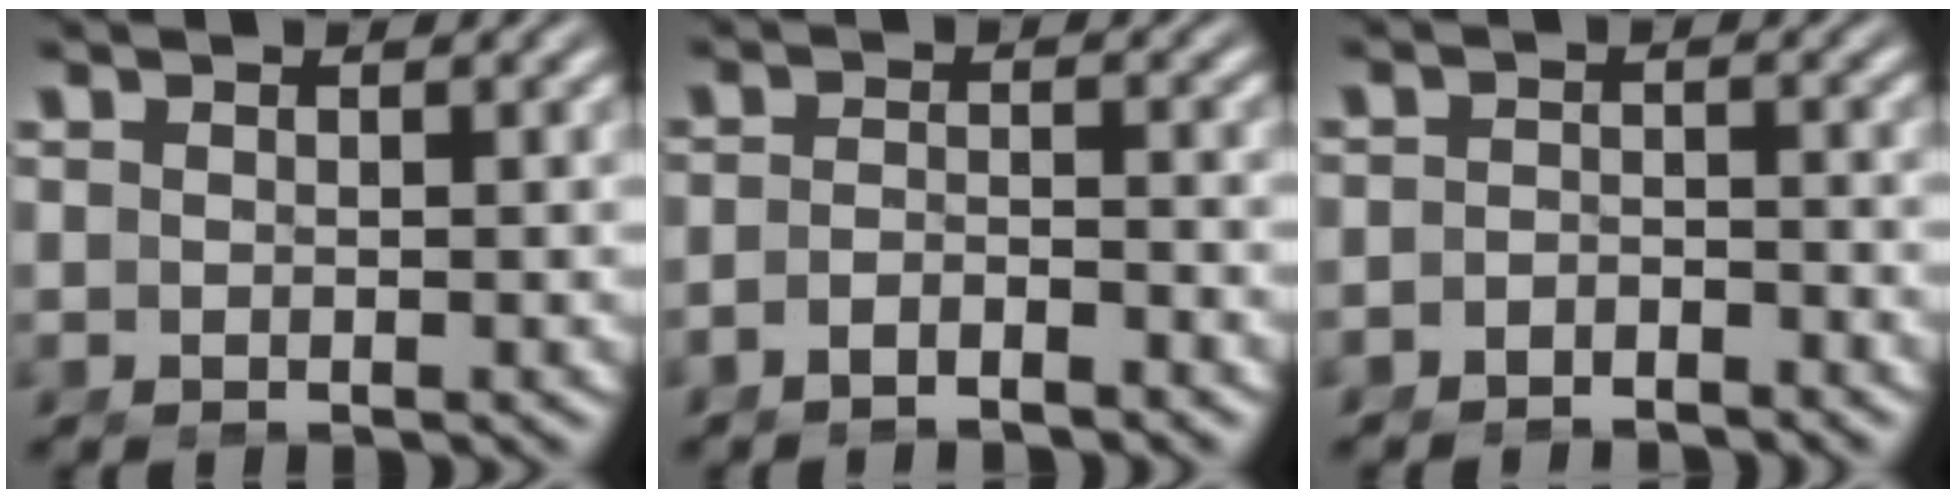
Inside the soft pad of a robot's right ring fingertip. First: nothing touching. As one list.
[{"total": 2.7, "force": [-2.5, 0.4, 0.9], "torque": [-0.016, -0.006, -0.042]}, {"total": 2.9, "force": [-2.8, 0.7, -0.1], "torque": [0.000, -0.012, -0.044]}]